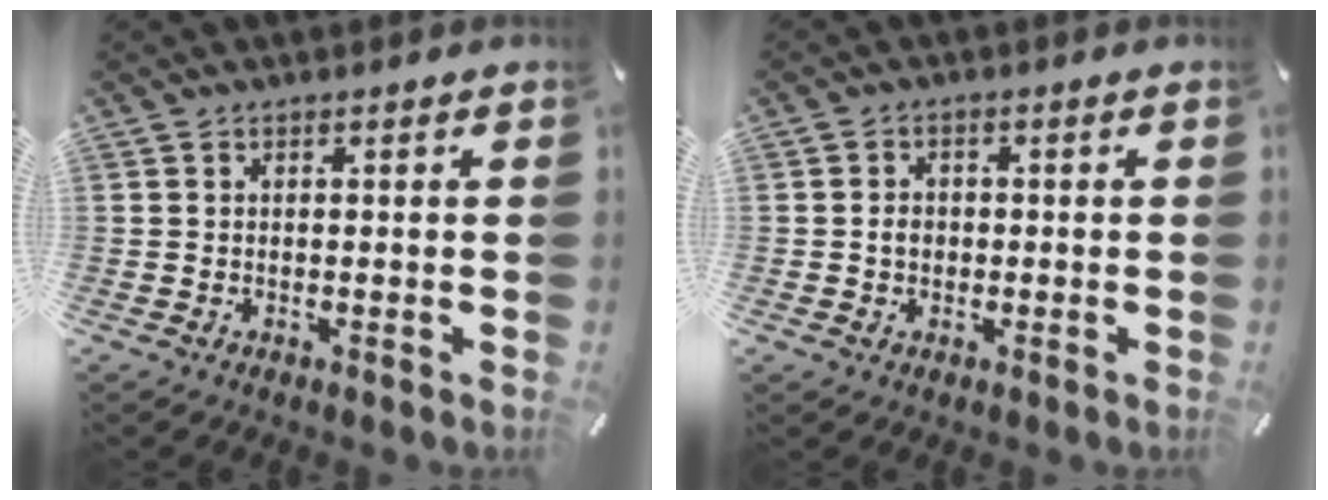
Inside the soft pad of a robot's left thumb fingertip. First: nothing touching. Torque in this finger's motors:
{"motor_torque": [0.14, 0.11, 0.14, 0.14, 0.01]}